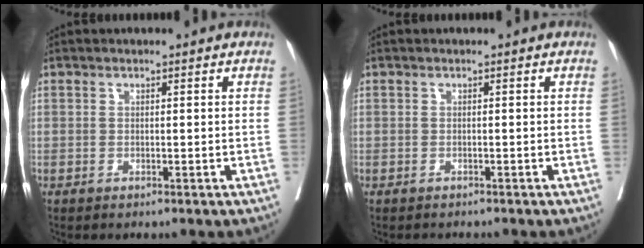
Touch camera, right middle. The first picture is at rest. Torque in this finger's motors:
{"motor_torque": [0.23, -0.20, -0.02, -0.02]}